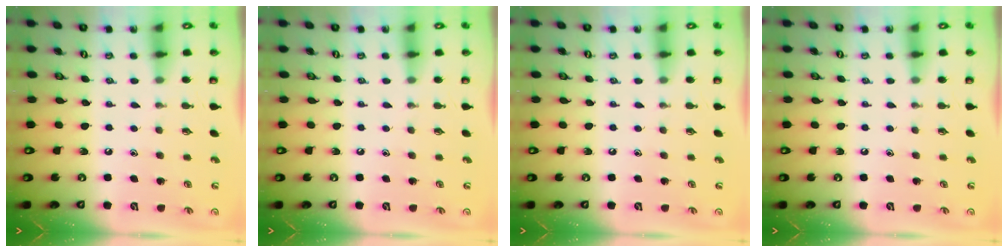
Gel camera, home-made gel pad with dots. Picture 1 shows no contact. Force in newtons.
{"total": 0.0}
{"total": 0.0}
{"total": 0.0}